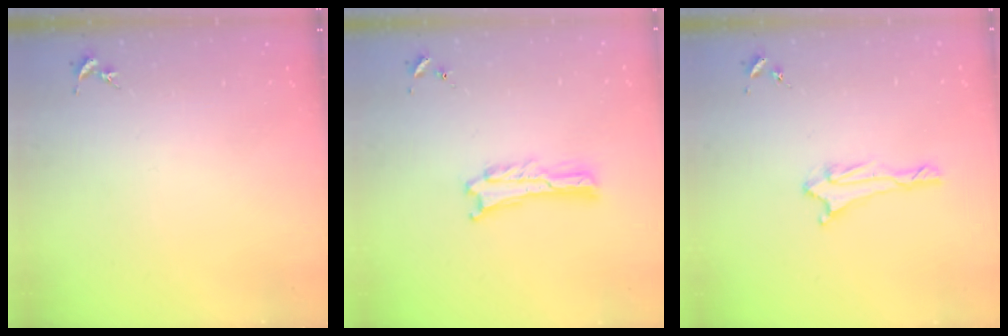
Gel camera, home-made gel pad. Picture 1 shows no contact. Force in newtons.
{"total": 1.0, "press": 1.0, "slide": 0.2}
{"total": 1.7, "press": 1.6, "slide": 0.6}